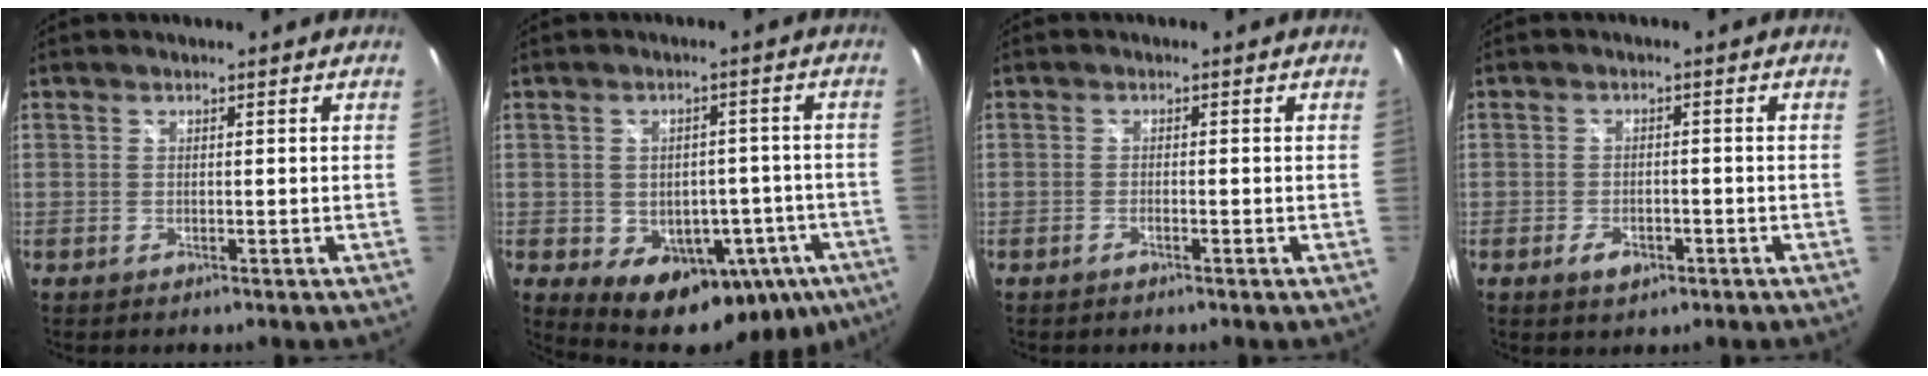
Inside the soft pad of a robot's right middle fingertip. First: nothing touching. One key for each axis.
{"total": 16.0, "fx": -7.0, "fy": 11.2, "fz": 9.0, "tx": -0.146, "ty": 0.004, "tz": -0.069}
{"total": 1.0, "fx": -0.8, "fy": 0.0, "fz": 0.6, "tx": -0.011, "ty": -0.002, "tz": -0.017}
{"total": 3.6, "fx": -1.9, "fy": 2.1, "fz": 2.2, "tx": -0.048, "ty": -0.004, "tz": -0.031}